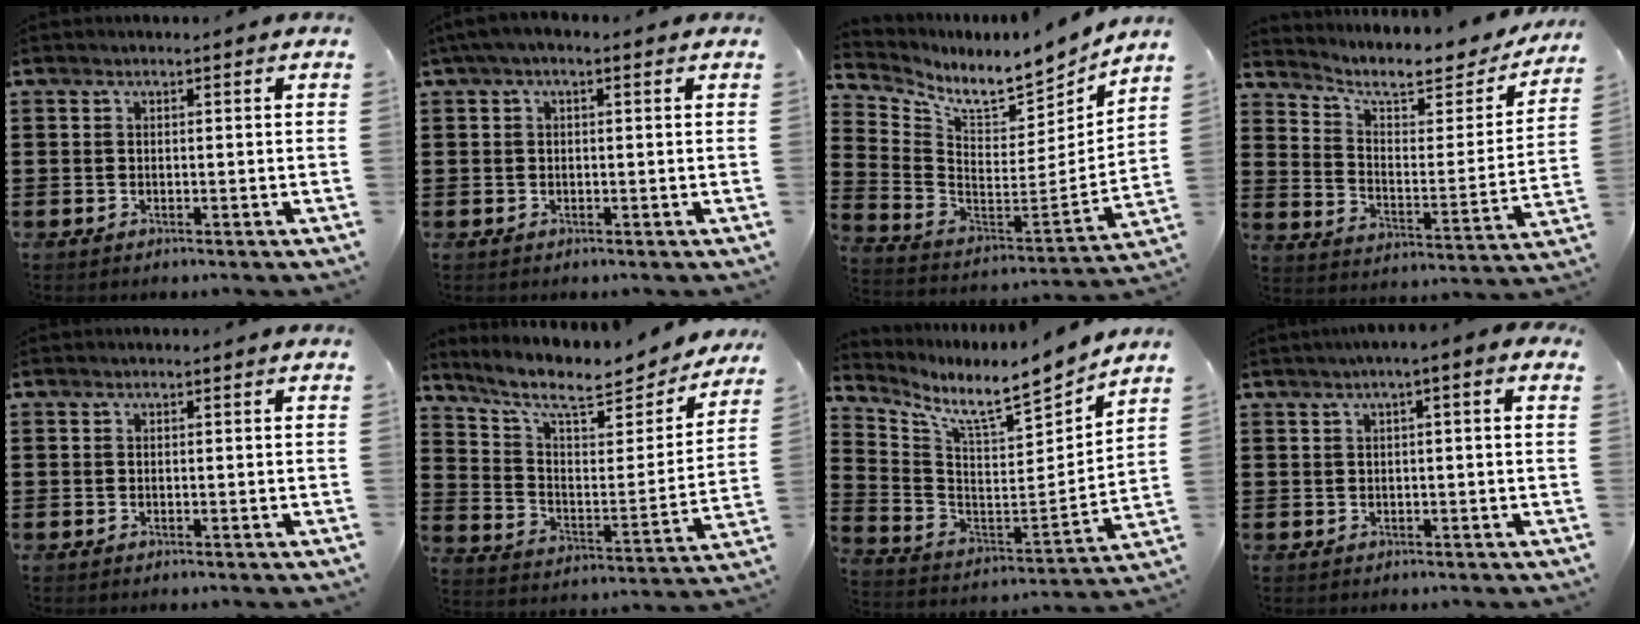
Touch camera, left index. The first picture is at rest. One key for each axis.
{"total": 1.4, "fx": -0.2, "fy": 1.0, "fz": 1.0, "tx": -0.028, "ty": 0.003, "tz": -0.008}
{"total": 7.8, "fx": 7.1, "fy": 1.6, "fz": 2.7, "tx": -0.074, "ty": -0.069, "tz": 0.119}
{"total": 7.2, "fx": 5.9, "fy": 1.9, "fz": 3.7, "tx": -0.091, "ty": -0.035, "tz": 0.097}
{"total": 0.0}
{"total": 9.7, "fx": 7.7, "fy": 2.2, "fz": 5.5, "tx": -0.124, "ty": -0.049, "tz": 0.125}
{"total": 8.2, "fx": 7.2, "fy": 0.6, "fz": 3.7, "tx": -0.093, "ty": -0.067, "tz": 0.111}
{"total": 1.7, "fx": -0.1, "fy": 0.2, "fz": 1.6, "tx": -0.028, "ty": -0.001, "tz": -0.004}